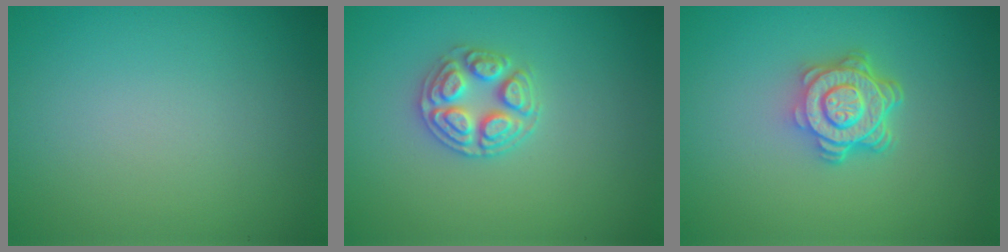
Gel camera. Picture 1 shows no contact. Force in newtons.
{"total": 2.8, "press": 2.7, "slide": 0.9}
{"total": 4.7, "press": 3.6, "slide": 3.1}